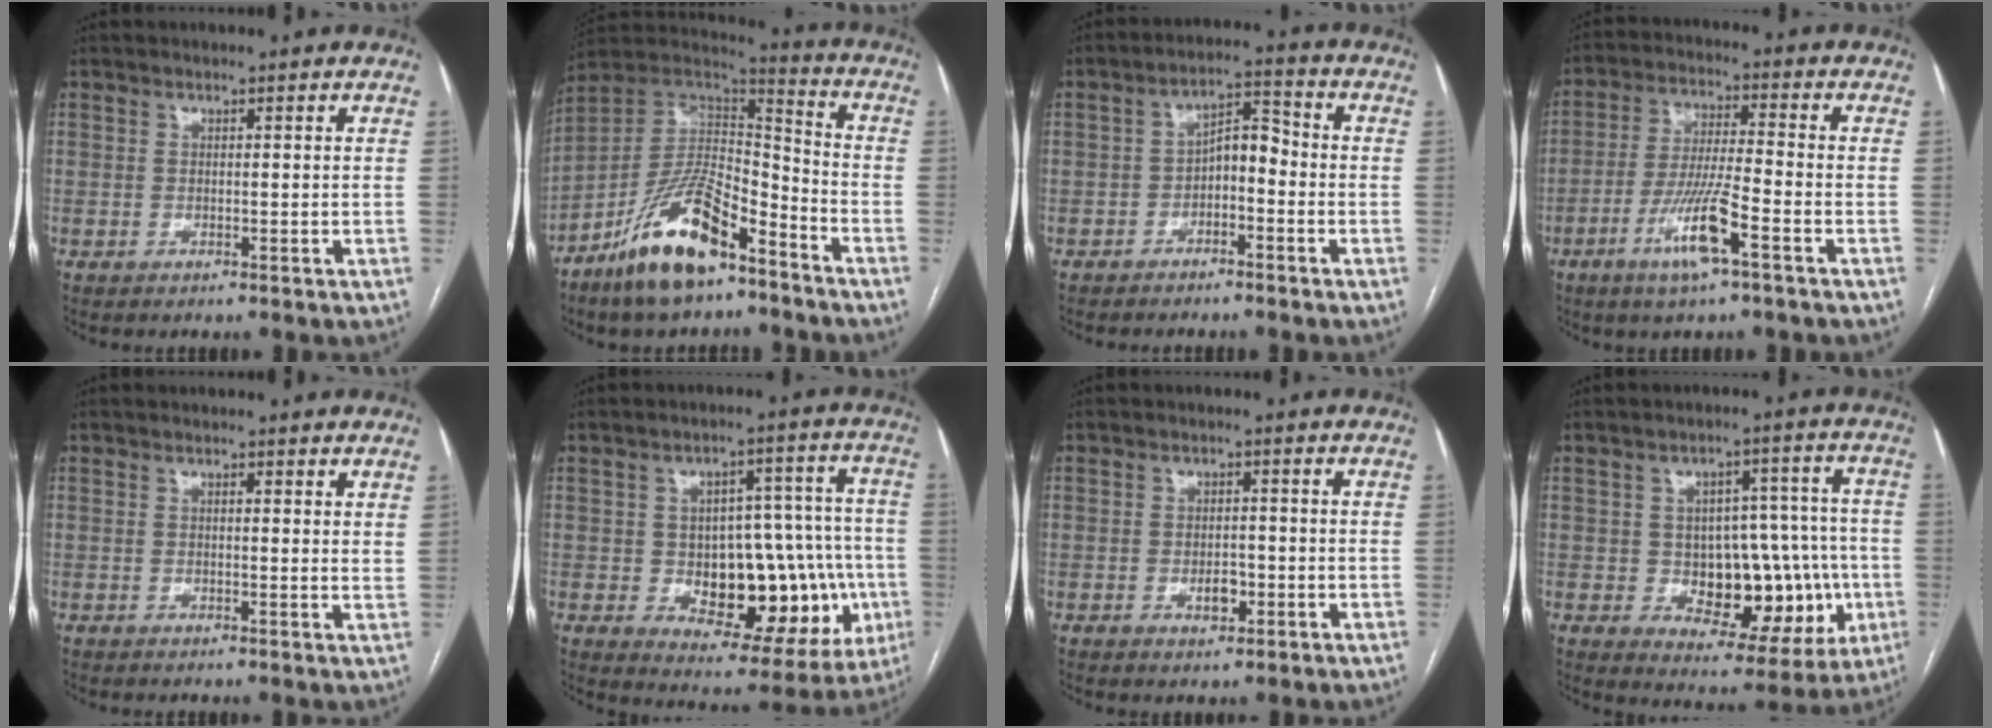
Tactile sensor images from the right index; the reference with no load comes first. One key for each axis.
{"total": 16.2, "fx": -10.6, "fy": 4.9, "fz": 11.3, "tx": -0.210, "ty": 0.013, "tz": -0.190}
{"total": 5.2, "fx": -1.9, "fy": 2.4, "fz": 4.2, "tx": -0.073, "ty": 0.027, "tz": -0.034}
{"total": 9.5, "fx": -4.7, "fy": 0.4, "fz": 8.3, "tx": -0.165, "ty": -0.009, "tz": -0.089}
{"total": 2.0, "fx": 1.4, "fy": 0.3, "fz": 1.4, "tx": -0.020, "ty": -0.004, "tz": 0.013}
{"total": 19.4, "fx": -3.7, "fy": 9.9, "fz": 16.3, "tx": -0.190, "ty": 0.039, "tz": -0.021}
{"total": 3.0, "fx": -1.0, "fy": 1.7, "fz": 2.3, "tx": -0.036, "ty": 0.003, "tz": -0.010}
{"total": 15.2, "fx": -2.6, "fy": 8.5, "fz": 12.3, "tx": -0.150, "ty": 0.035, "tz": -0.011}